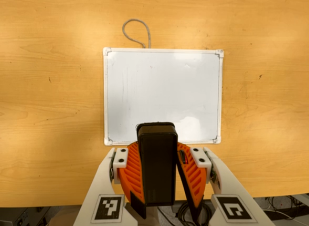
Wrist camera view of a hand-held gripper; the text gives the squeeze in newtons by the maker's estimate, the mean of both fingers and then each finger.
{"total": 9.3, "left": 9.3, "right": 9.3}